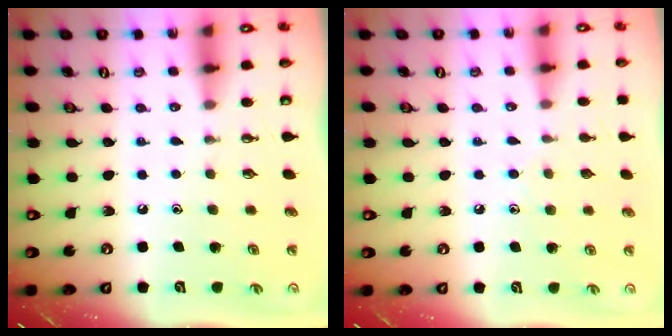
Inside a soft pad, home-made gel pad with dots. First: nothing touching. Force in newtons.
{"total": 6.0, "press": 5.9, "slide": 0.7}